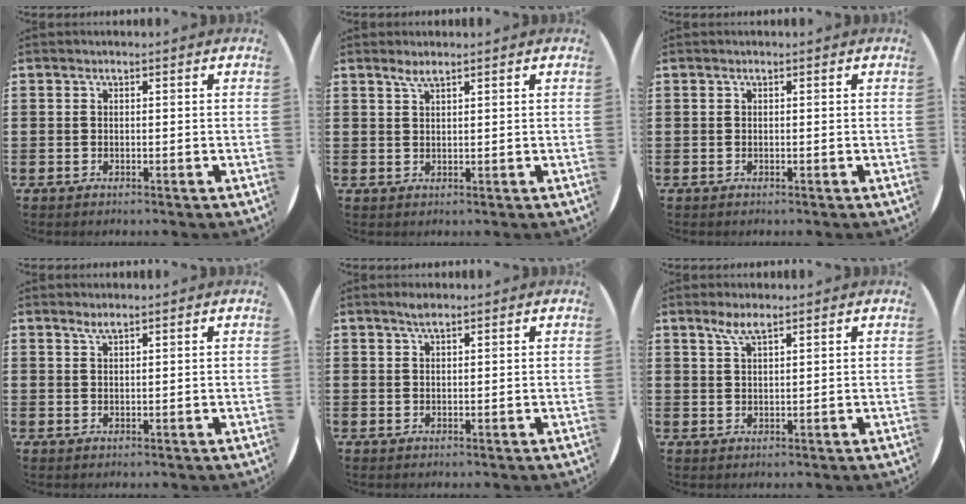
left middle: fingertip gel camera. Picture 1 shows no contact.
{"total": 1.7, "force": [1.3, 0.0, 1.0], "torque": [-0.020, 0.003, 0.023]}
{"total": 0.0}
{"total": 1.3, "force": [1.1, 0.0, 0.6], "torque": [-0.012, 0.002, 0.020]}
{"total": 1.6, "force": [1.3, 0.1, 0.9], "torque": [-0.018, 0.003, 0.023]}
{"total": 2.9, "force": [2.1, 0.4, 1.9], "torque": [-0.041, 0.006, 0.037]}